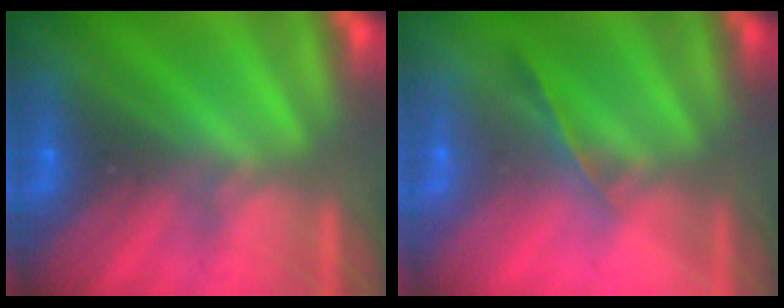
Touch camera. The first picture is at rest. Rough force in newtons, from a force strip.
{"total": 1.2}